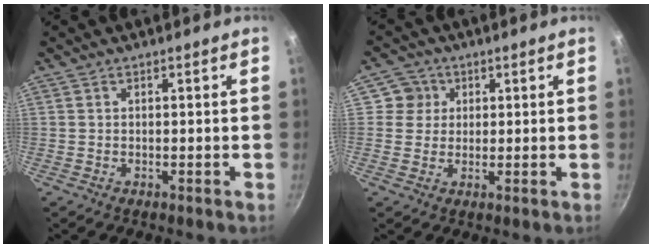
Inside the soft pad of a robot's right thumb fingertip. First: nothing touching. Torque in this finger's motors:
{"motor_torque": [-0.05, 0.03, -0.31, -0.17, 0.05]}